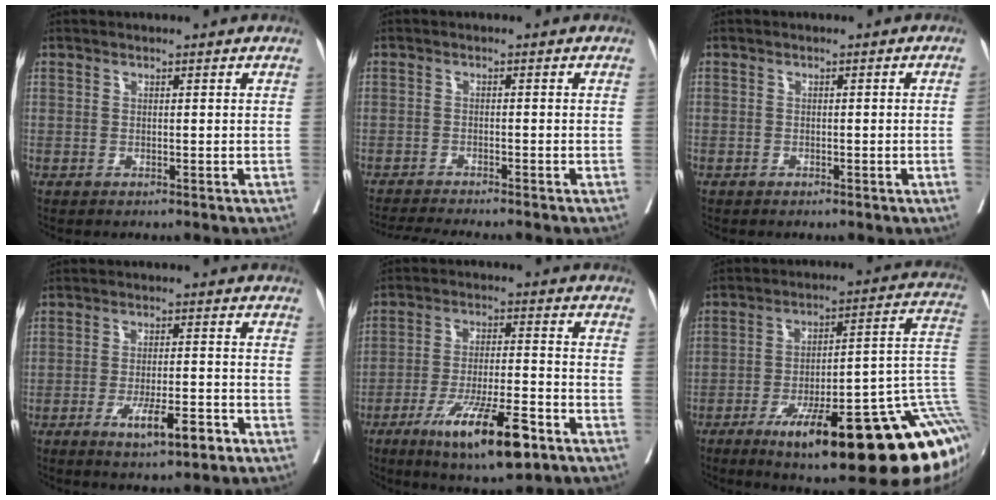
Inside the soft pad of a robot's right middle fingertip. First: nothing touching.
{"total": 6.8, "force": [-6.3, -0.3, 2.7], "torque": [-0.032, -0.014, -0.099]}
{"total": 0.9, "force": [-0.4, 0.1, 0.8], "torque": [-0.012, 0.006, -0.006]}
{"total": 7.0, "force": [-3.7, 1.3, 5.8], "torque": [-0.095, -0.007, -0.053]}
{"total": 13.6, "force": [-7.6, 2.3, 11.0], "torque": [-0.186, -0.019, -0.122]}
{"total": 30.3, "force": [-11.6, 5.1, 27.5], "torque": [-0.237, 0.031, -0.169]}